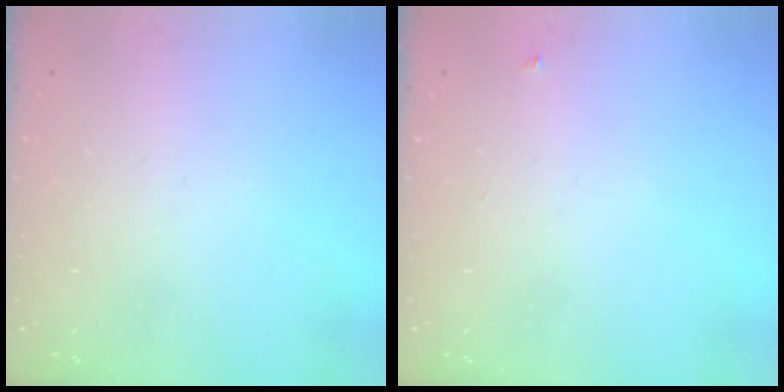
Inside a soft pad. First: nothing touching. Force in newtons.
{"total": 2.7, "press": 2.7, "slide": 0.4}